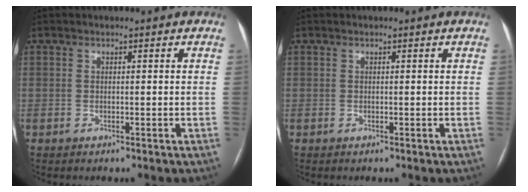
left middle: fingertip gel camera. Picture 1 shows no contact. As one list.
[{"total": 0.0}]